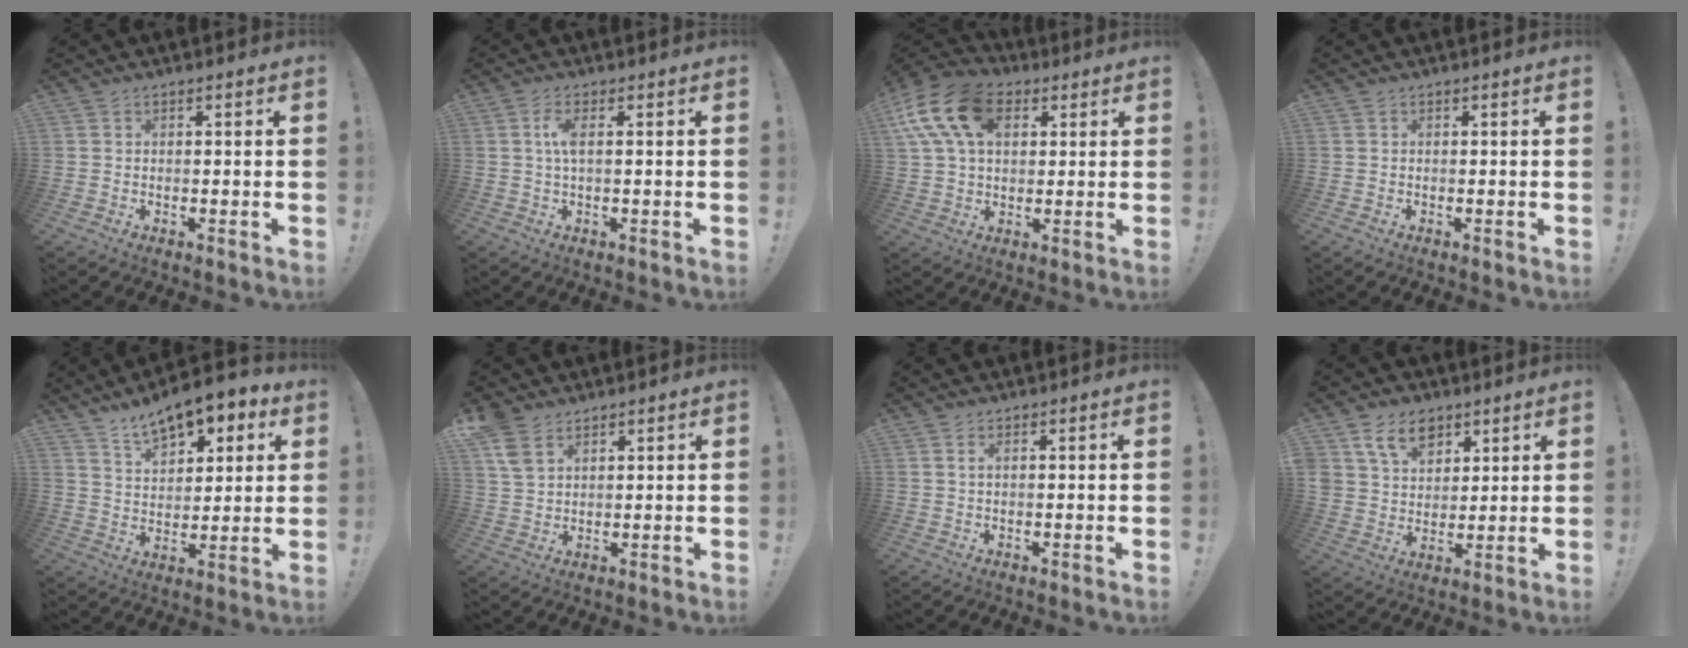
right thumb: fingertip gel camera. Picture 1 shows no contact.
{"total": 4.3, "force": [0.5, 1.2, 4.1], "torque": [-0.082, -0.001, 0.005]}
{"total": 18.1, "force": [6.6, 11.9, 12.0], "torque": [-0.221, -0.013, 0.121]}
{"total": 0.0}
{"total": 11.8, "force": [8.9, 5.4, 5.5], "torque": [-0.095, -0.055, 0.163]}
{"total": 7.6, "force": [4.8, 4.2, 4.1], "torque": [-0.081, -0.018, 0.094]}
{"total": 1.4, "force": [0.5, 0.4, 1.2], "torque": [-0.022, 0.000, 0.007]}
{"total": 10.5, "force": [6.3, 7.2, 4.3], "torque": [-0.068, -0.029, 0.121]}